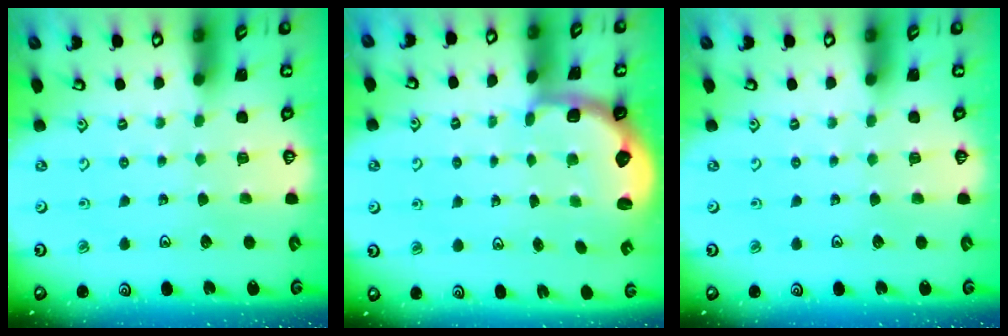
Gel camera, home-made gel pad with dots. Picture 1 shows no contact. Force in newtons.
{"total": 2.6, "press": 2.0, "slide": 1.7}
{"total": 0.0}